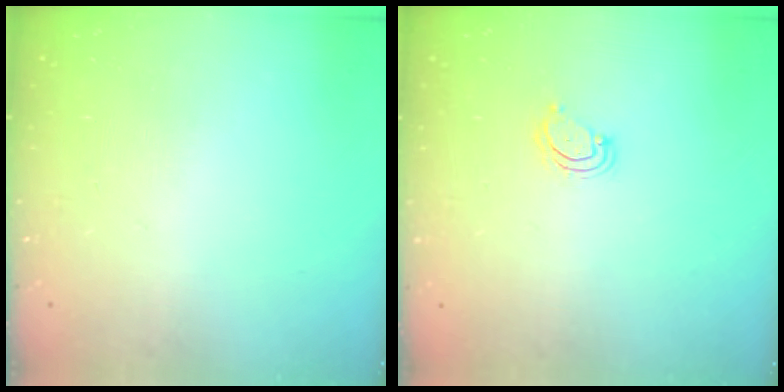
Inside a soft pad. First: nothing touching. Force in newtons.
{"total": 4.4, "press": 4.3, "slide": 0.3}